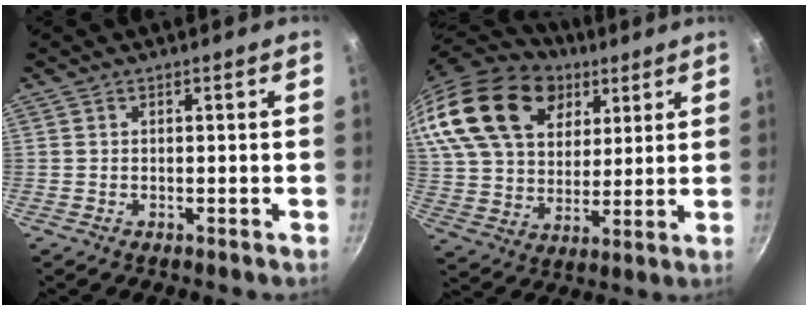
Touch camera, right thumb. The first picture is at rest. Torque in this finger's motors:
{"motor_torque": [0.71, 4.30, 0.93, -0.26, 0.28]}